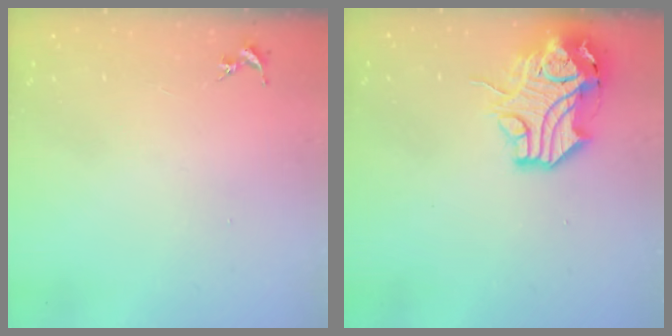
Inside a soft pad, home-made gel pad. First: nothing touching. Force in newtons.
{"total": 15.4, "press": 15.3, "slide": 2.0}